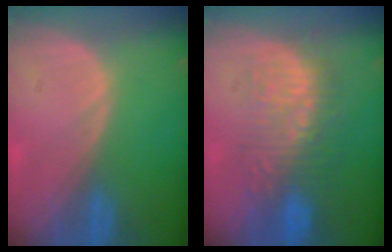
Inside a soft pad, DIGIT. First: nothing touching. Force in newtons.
{"total": 9.0, "press": 8.7, "slide": 2.2}